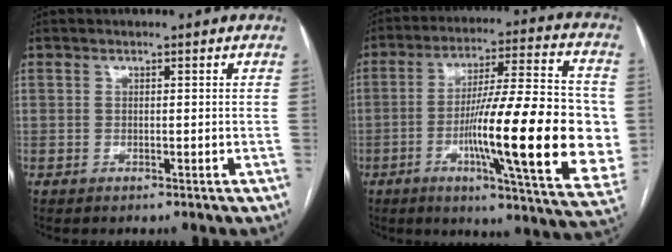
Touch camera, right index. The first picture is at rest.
{"total": 24.1, "force": [-3.8, 2.5, 23.6], "torque": [-0.312, -0.001, -0.056]}